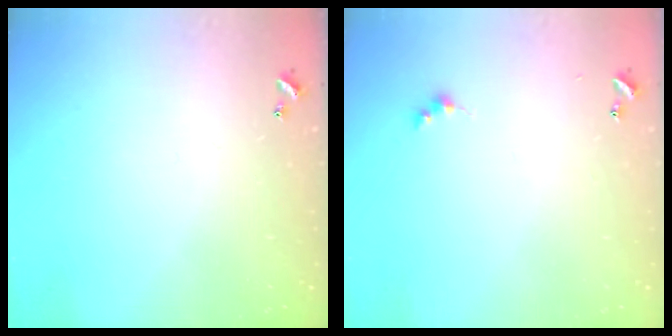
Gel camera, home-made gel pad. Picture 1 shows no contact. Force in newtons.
{"total": 2.6, "press": 2.6, "slide": 0.5}